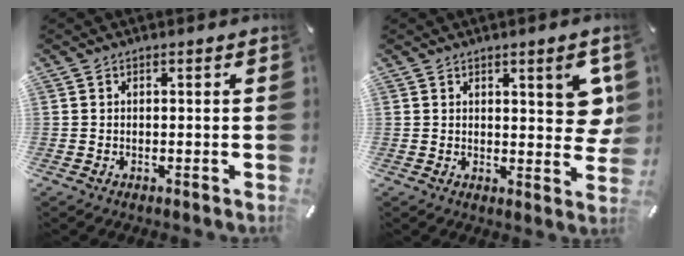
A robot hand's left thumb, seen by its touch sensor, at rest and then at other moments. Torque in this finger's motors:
{"motor_torque": [0.48, -0.20, 0.27, 0.13, 0.05]}